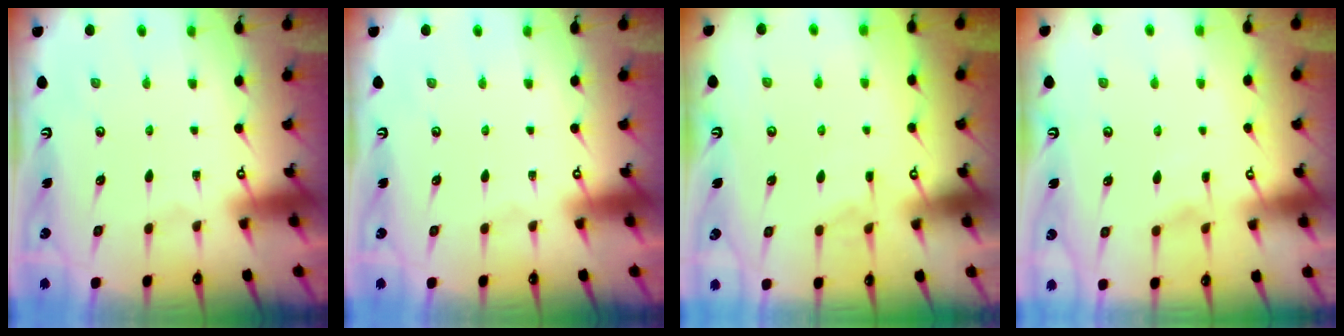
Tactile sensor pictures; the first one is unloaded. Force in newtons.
{"total": 0.0}
{"total": 4.1, "press": 4.0, "slide": 0.6}
{"total": 2.9, "press": 2.9, "slide": 0.4}